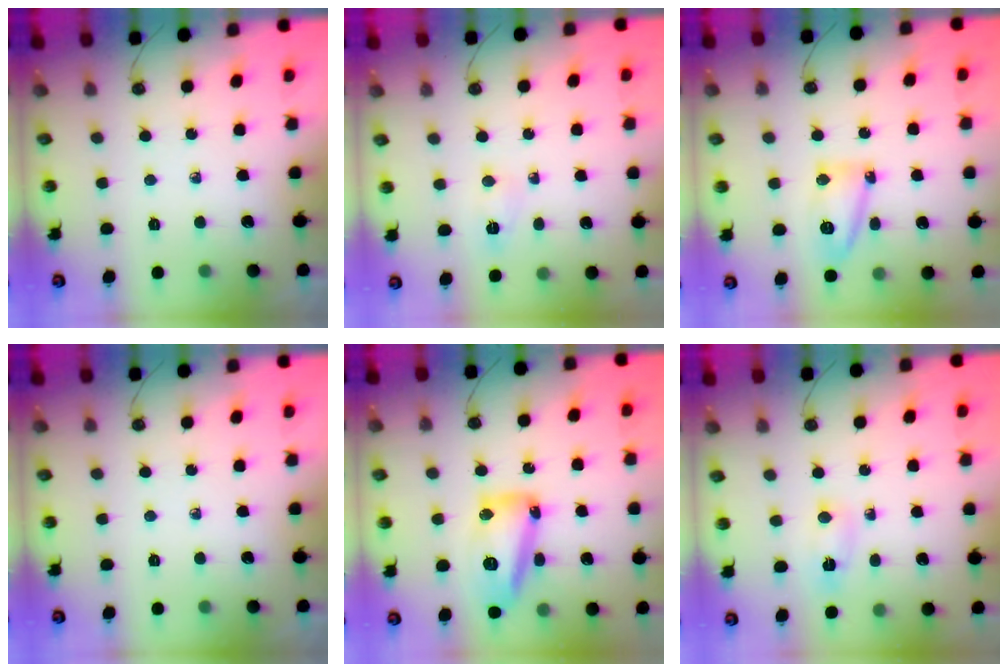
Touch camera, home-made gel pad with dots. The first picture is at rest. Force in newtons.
{"total": 2.9, "press": 2.7, "slide": 1.2}
{"total": 9.8, "press": 9.7, "slide": 1.2}
{"total": 0.0}
{"total": 14.3, "press": 14.3, "slide": 1.2}
{"total": 2.6, "press": 2.3, "slide": 1.1}